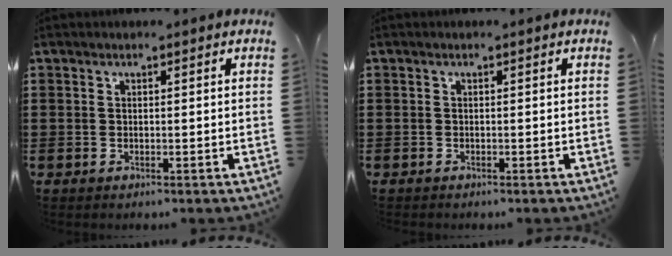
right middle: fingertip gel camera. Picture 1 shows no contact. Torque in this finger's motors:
{"motor_torque": [0.77, -0.04, 0.13, 0.03]}